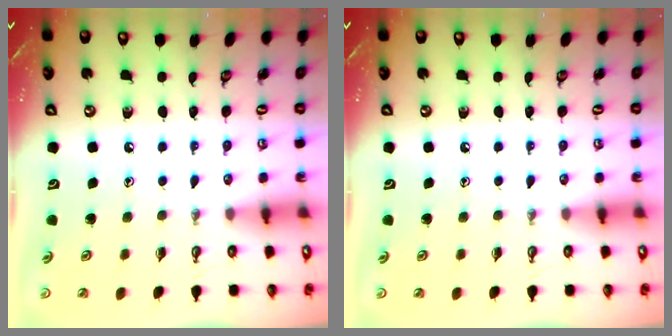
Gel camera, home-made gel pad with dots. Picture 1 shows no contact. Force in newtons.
{"total": 0.0}